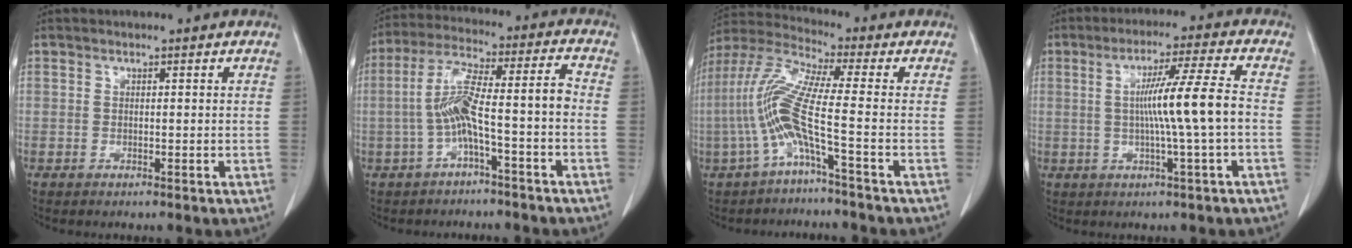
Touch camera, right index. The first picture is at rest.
{"total": 9.8, "force": [-2.6, 0.7, 9.4], "torque": [-0.182, 0.035, -0.048]}
{"total": 10.2, "force": [-2.9, -0.6, 9.7], "torque": [-0.222, 0.010, -0.069]}
{"total": 9.2, "force": [-0.6, -1.4, 9.0], "torque": [-0.156, 0.006, -0.007]}